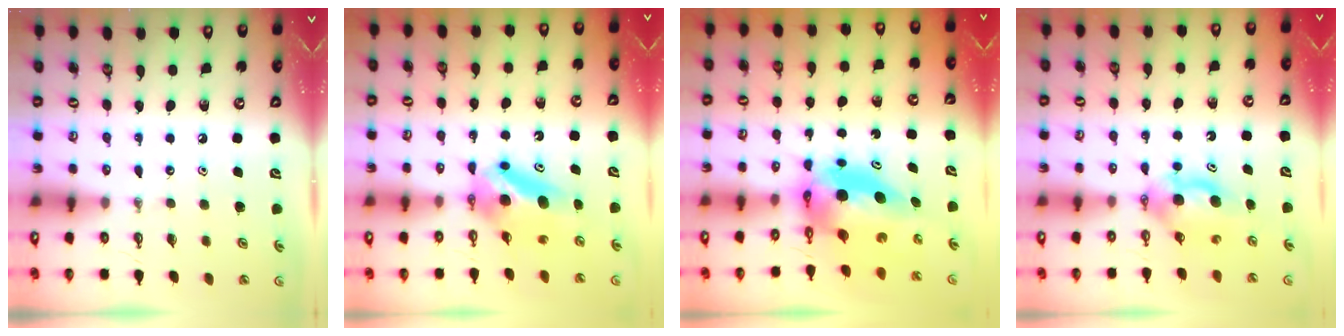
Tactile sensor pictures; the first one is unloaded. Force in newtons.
{"total": 8.4, "press": 5.9, "slide": 5.9}
{"total": 7.7, "press": 7.7, "slide": 0.9}
{"total": 6.9, "press": 5.1, "slide": 4.7}